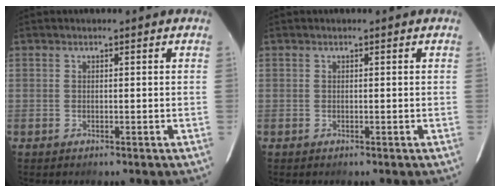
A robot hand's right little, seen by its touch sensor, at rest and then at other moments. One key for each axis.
{"total": 0.0}